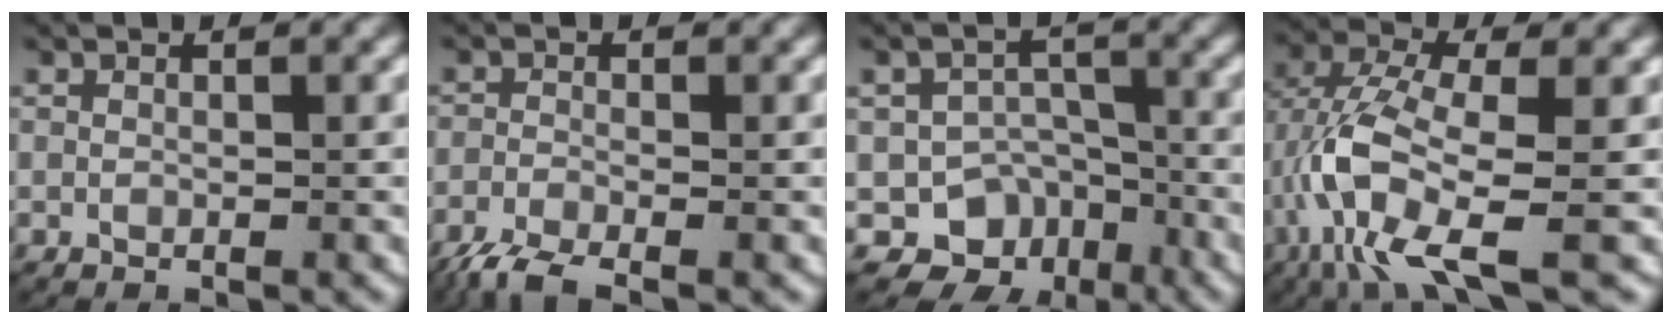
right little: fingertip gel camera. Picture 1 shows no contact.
{"total": 3.8, "force": [-3.1, 1.1, 1.8], "torque": [-0.042, -0.017, -0.045]}
{"total": 13.3, "force": [-6.9, 10.6, 4.1], "torque": [-0.057, -0.042, -0.118]}
{"total": 8.0, "force": [-2.4, 3.3, 6.9], "torque": [-0.165, -0.036, -0.022]}